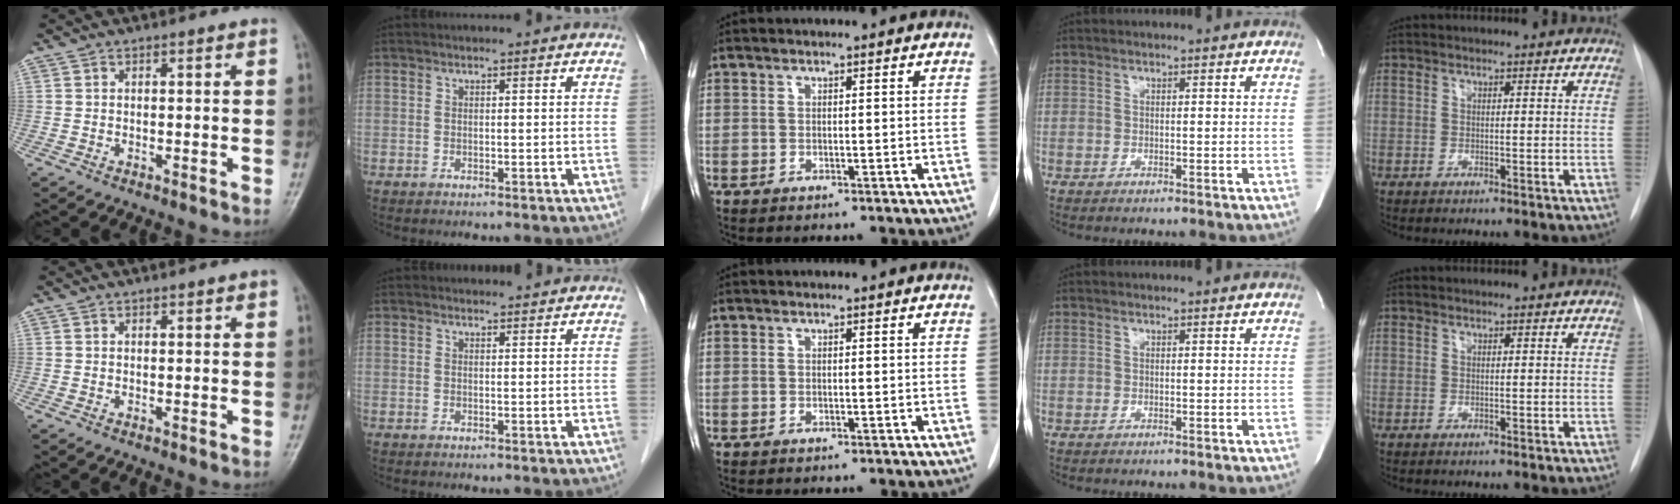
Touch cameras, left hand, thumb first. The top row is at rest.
{"thumb": {"total": 1.1, "force": [0.7, 0.3, 0.8], "torque": [-0.008, -0.001, 0.008]}, "index": {"total": 2.8, "force": [2.7, 0.7, 0.2], "torque": [-0.008, 0.011, 0.032]}}